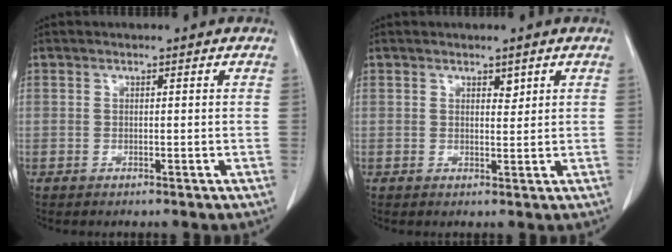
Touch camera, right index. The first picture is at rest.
{"total": 1.3, "force": [0.8, 0.6, 0.7], "torque": [-0.007, -0.004, 0.012]}